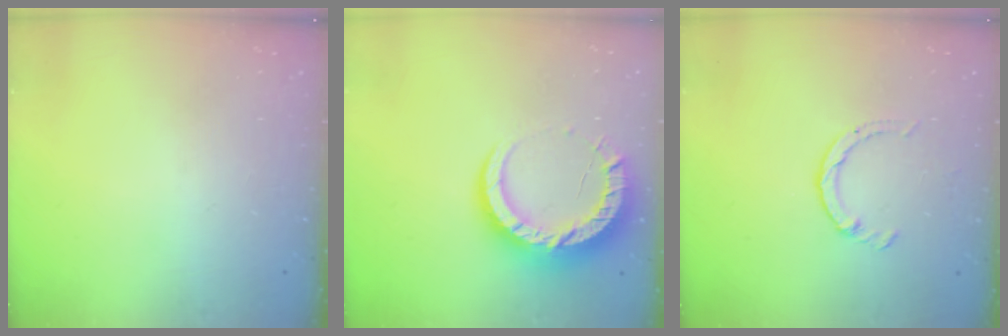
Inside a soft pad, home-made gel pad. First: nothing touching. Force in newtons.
{"total": 13.4, "press": 13.4, "slide": 1.1}
{"total": 2.6, "press": 2.6, "slide": 0.4}